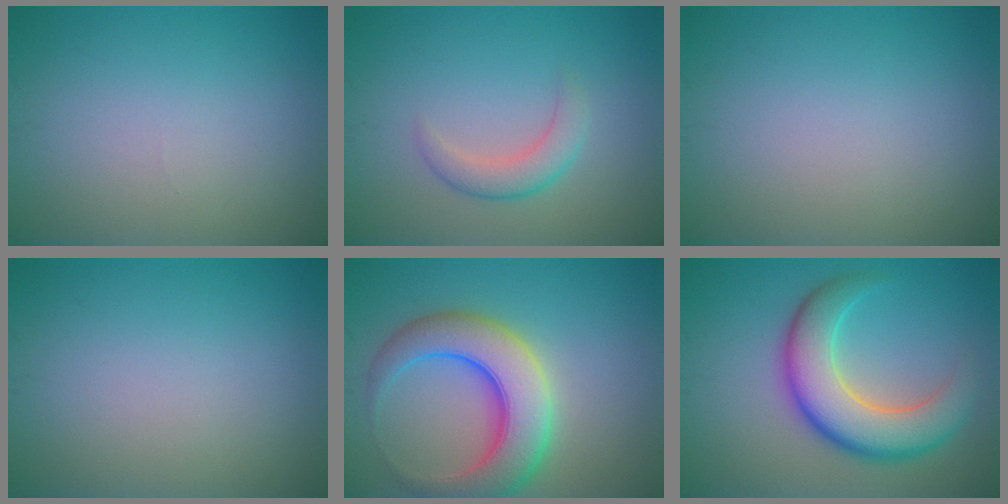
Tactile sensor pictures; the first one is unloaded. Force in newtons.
{"total": 2.6, "press": 2.5, "slide": 0.3}
{"total": 0.0}
{"total": 0.0}
{"total": 8.3, "press": 8.3, "slide": 0.3}
{"total": 8.0, "press": 8.0, "slide": 0.6}